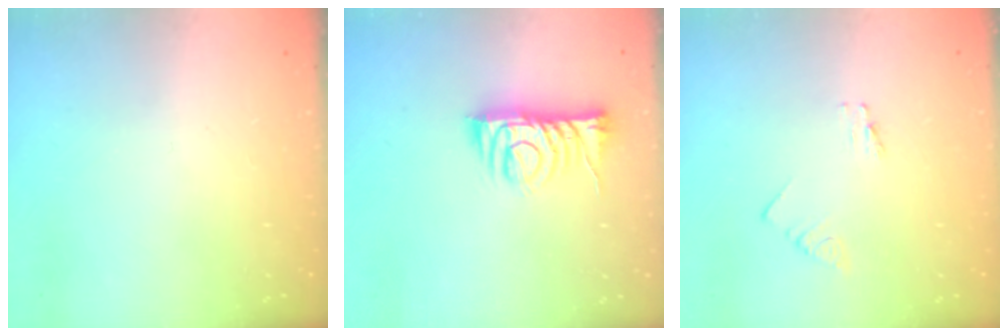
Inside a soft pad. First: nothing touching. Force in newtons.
{"total": 9.2, "press": 9.2, "slide": 0.6}
{"total": 0.7, "press": 0.7, "slide": 0.1}